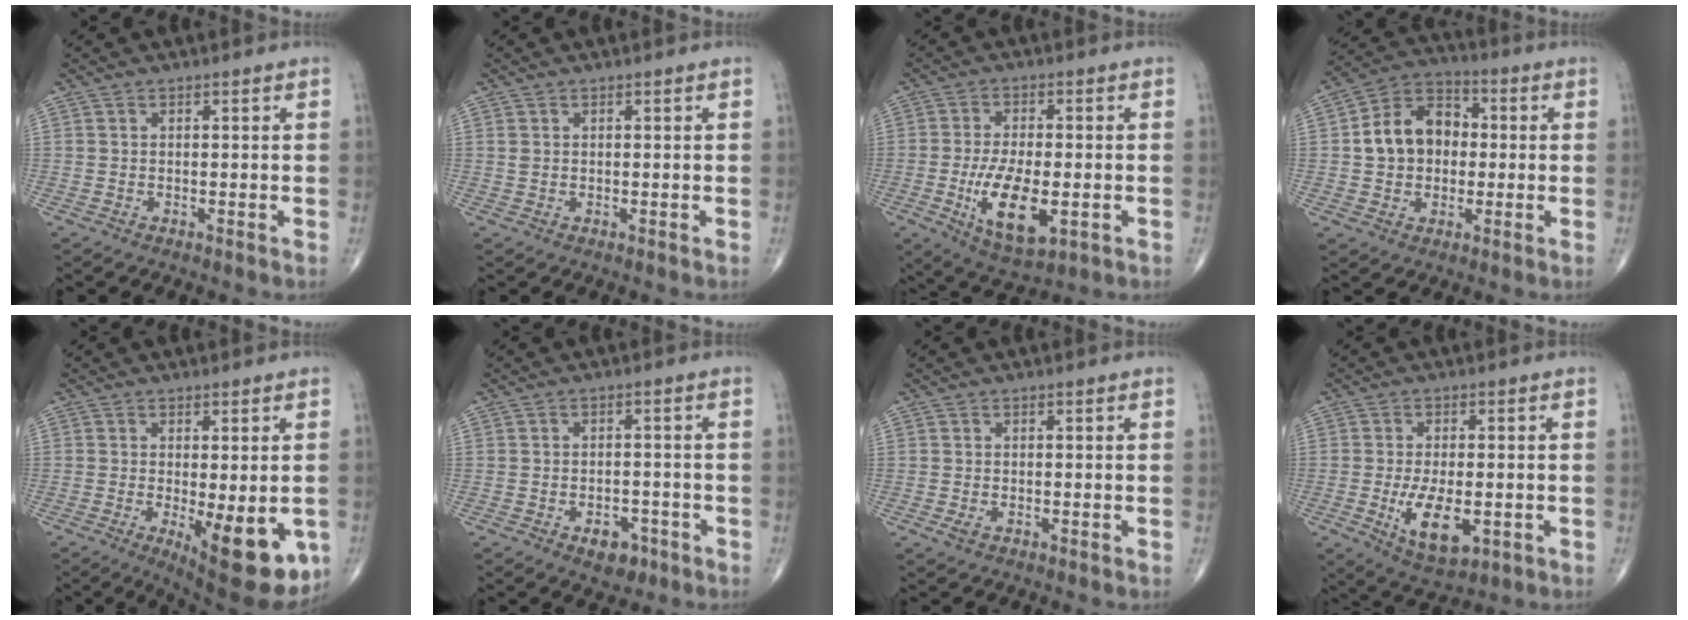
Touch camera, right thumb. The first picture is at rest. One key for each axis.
{"total": 0.7, "fx": 0.2, "fy": 0.6, "fz": 0.4, "tx": -0.007, "ty": 0.002, "tz": 0.006}
{"total": 12.3, "fx": -3.1, "fy": 5.4, "fz": 10.6, "tx": -0.183, "ty": -0.009, "tz": -0.043}
{"total": 12.4, "fx": 0.4, "fy": 9.4, "fz": 8.0, "tx": -0.106, "ty": 0.028, "tz": -0.001}
{"total": 14.0, "fx": -3.9, "fy": 5.0, "fz": 12.5, "tx": -0.142, "ty": -0.021, "tz": -0.039}
{"total": 4.9, "fx": -2.6, "fy": 3.0, "fz": 2.8, "tx": -0.021, "ty": 0.016, "tz": -0.033}
{"total": 1.2, "fx": -0.4, "fy": 0.7, "fz": 0.9, "tx": -0.020, "ty": -0.001, "tz": -0.008}
{"total": 9.7, "fx": -2.4, "fy": 4.6, "fz": 8.2, "tx": -0.134, "ty": -0.011, "tz": -0.028}